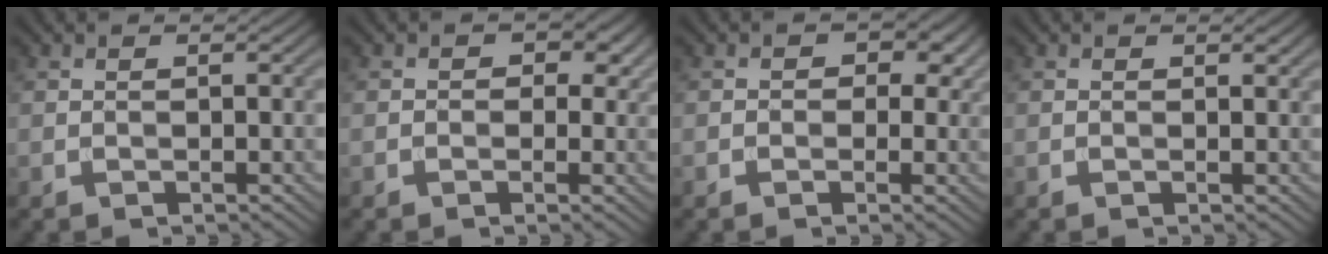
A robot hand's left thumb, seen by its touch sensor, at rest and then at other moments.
{"total": 3.3, "force": [0.7, 2.7, 1.7], "torque": [-0.023, 0.001, 0.002]}
{"total": 4.2, "force": [0.9, 3.5, 2.2], "torque": [-0.018, 0.003, -0.009]}
{"total": 0.7, "force": [0.4, 0.3, 0.5], "torque": [-0.006, -0.002, 0.007]}